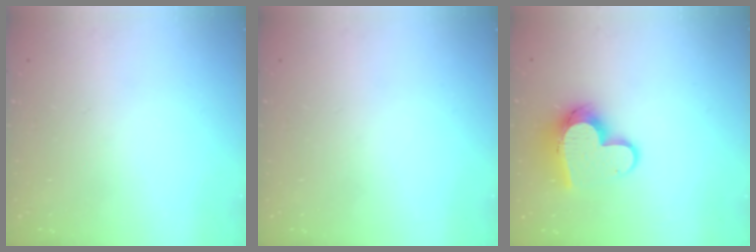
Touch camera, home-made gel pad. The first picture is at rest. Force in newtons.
{"total": 0.0}
{"total": 15.1, "press": 15.0, "slide": 1.2}